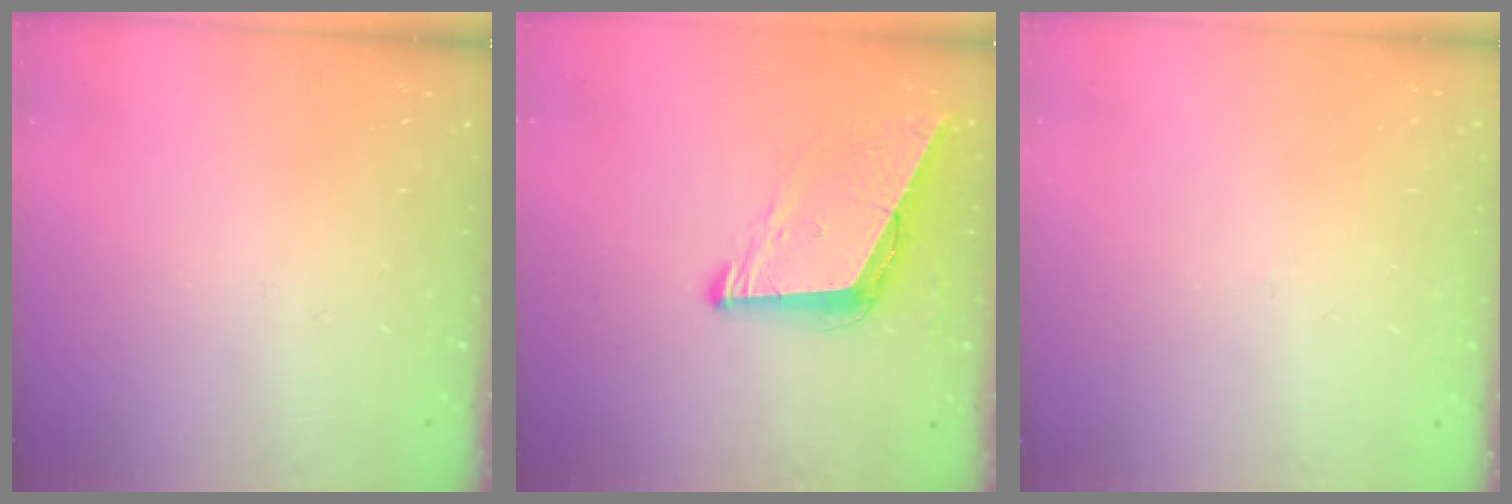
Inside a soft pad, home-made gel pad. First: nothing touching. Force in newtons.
{"total": 9.1, "press": 8.4, "slide": 3.5}
{"total": 2.7, "press": 2.7, "slide": 0.3}